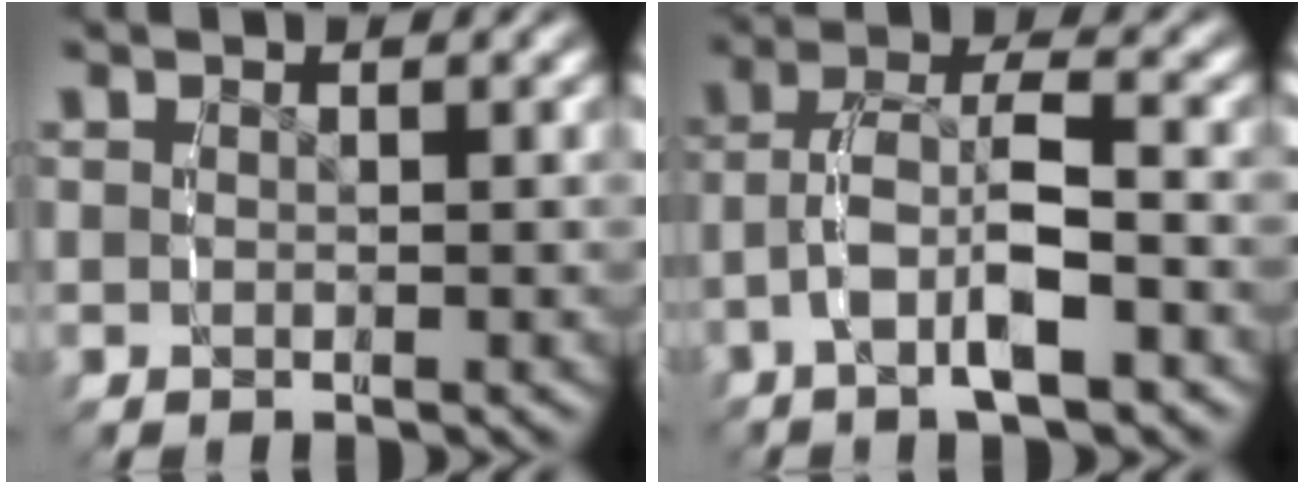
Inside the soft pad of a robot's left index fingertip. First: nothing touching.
{"total": 5.0, "force": [-1.7, 2.5, 4.0], "torque": [-0.079, 0.002, -0.034]}